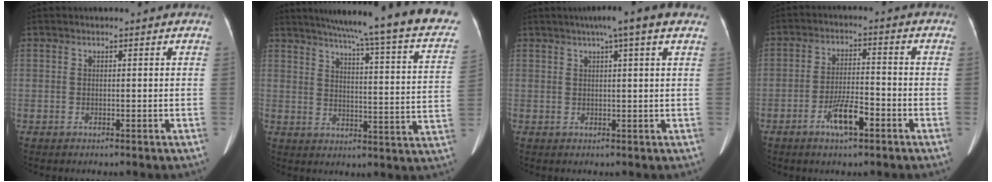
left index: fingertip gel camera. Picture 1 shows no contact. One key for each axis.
{"total": 27.4, "fx": 22.9, "fy": 1.2, "fz": 15.0, "tx": -0.201, "ty": -0.054, "tz": 0.269}
{"total": 6.8, "fx": 4.6, "fy": -0.1, "fz": 5.0, "tx": -0.071, "ty": 0.030, "tz": 0.057}
{"total": 6.1, "fx": -3.3, "fy": 1.3, "fz": 4.9, "tx": -0.098, "ty": 0.000, "tz": -0.059}